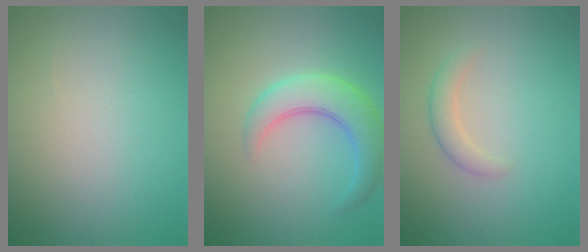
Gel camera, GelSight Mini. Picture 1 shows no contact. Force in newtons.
{"total": 4.8, "press": 4.8, "slide": 0.2}
{"total": 1.7, "press": 1.7, "slide": 0.1}